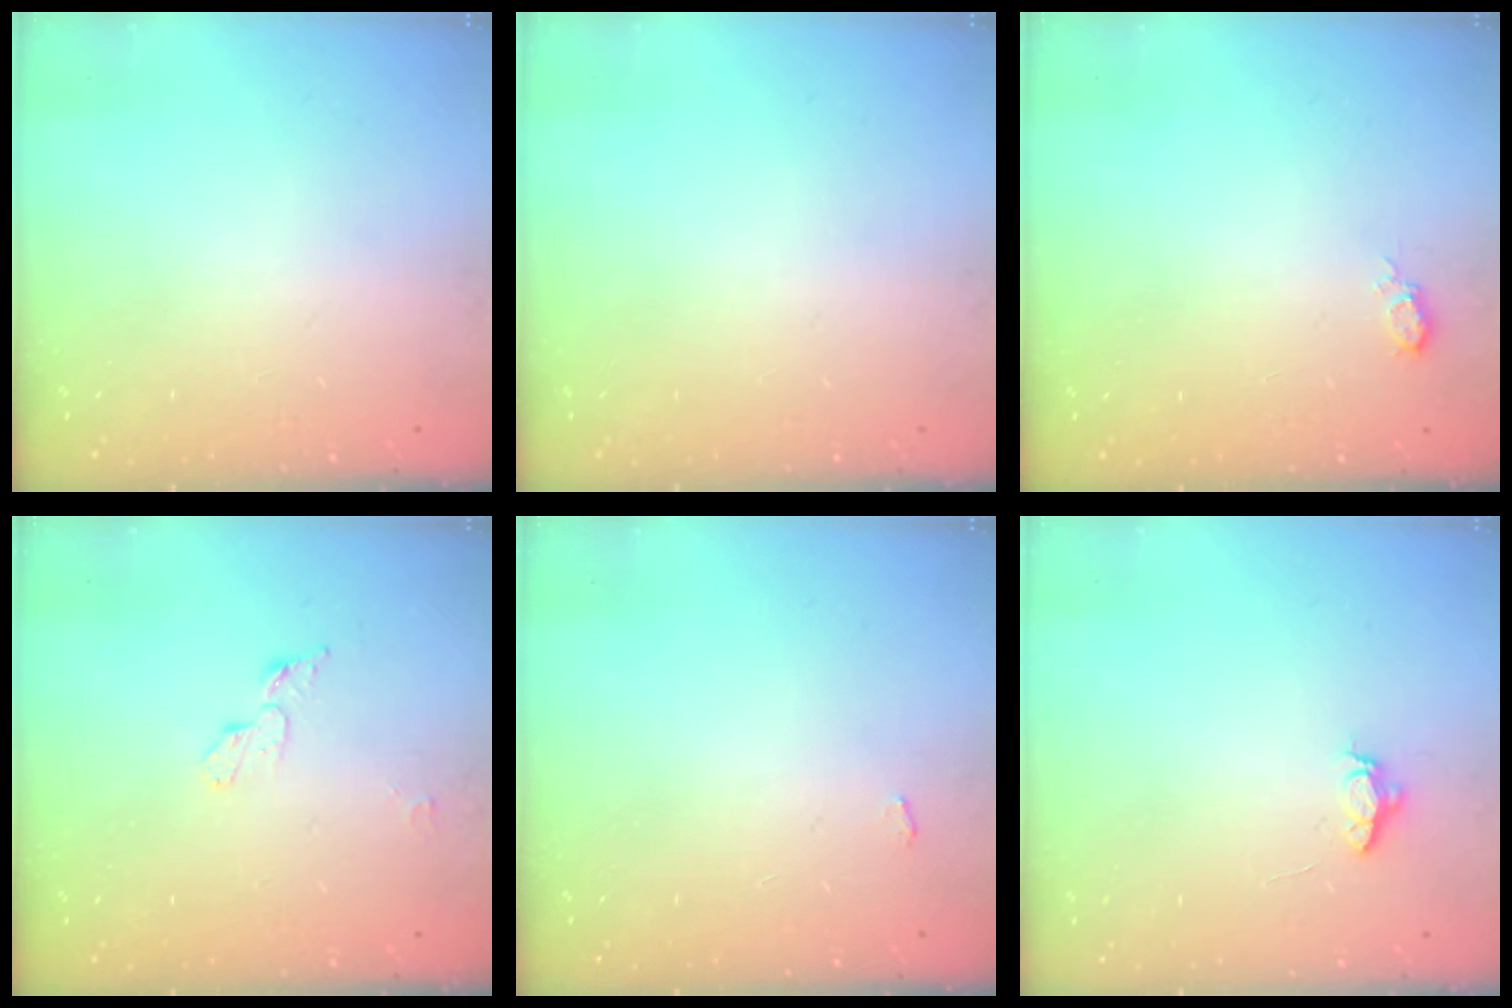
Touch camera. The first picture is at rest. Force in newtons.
{"total": 0.0}
{"total": 5.0, "press": 5.0, "slide": 0.7}
{"total": 4.6, "press": 4.6, "slide": 0.4}
{"total": 2.8, "press": 2.8, "slide": 0.3}
{"total": 4.7, "press": 4.7, "slide": 0.4}